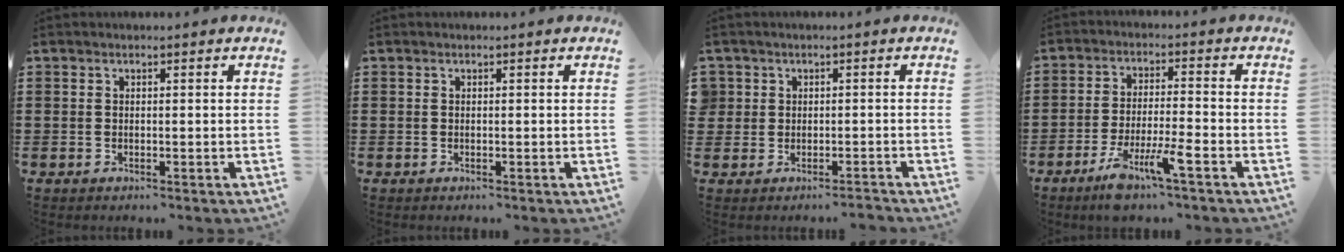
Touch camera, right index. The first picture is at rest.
{"total": 0.0}
{"total": 1.6, "force": [-0.6, 1.4, 0.0], "torque": [-0.007, 0.008, -0.016]}
{"total": 6.6, "force": [-4.7, 0.3, 4.6], "torque": [-0.094, -0.016, -0.088]}